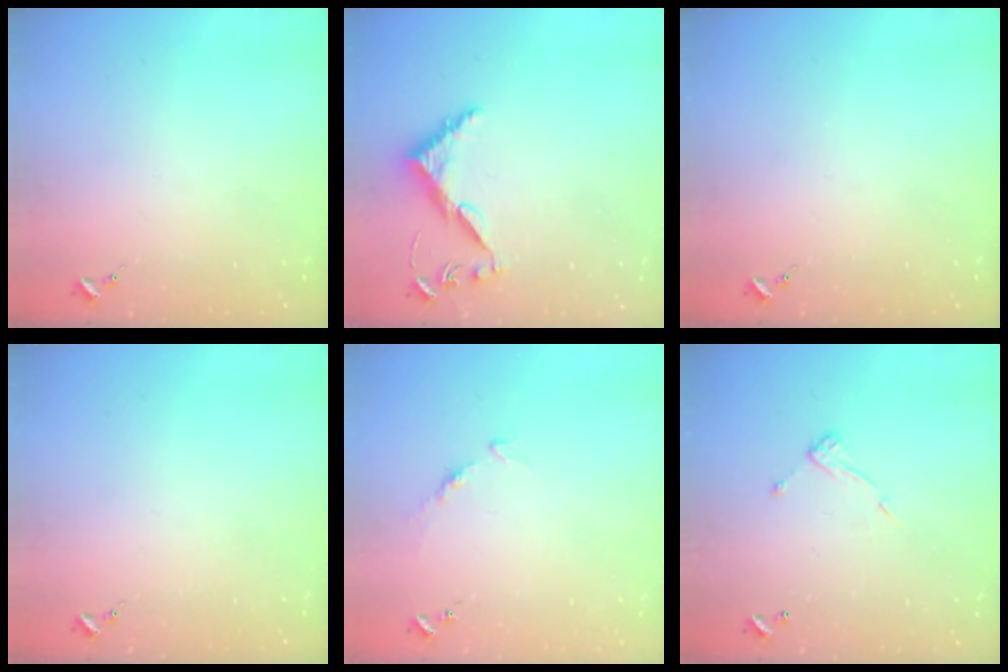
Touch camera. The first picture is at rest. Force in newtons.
{"total": 6.2, "press": 6.2, "slide": 0.5}
{"total": 0.0}
{"total": 0.0}
{"total": 4.9, "press": 4.8, "slide": 0.6}
{"total": 8.2, "press": 8.1, "slide": 0.4}